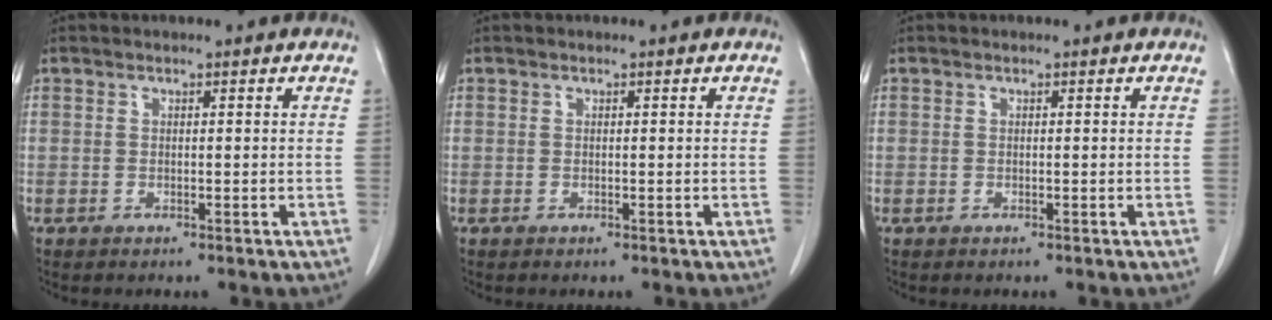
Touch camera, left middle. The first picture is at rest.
{"total": 0.0}
{"total": 0.0}